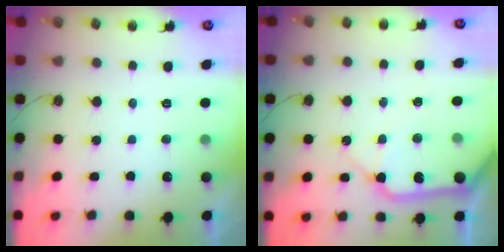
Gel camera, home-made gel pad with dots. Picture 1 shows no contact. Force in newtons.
{"total": 15.8, "press": 15.6, "slide": 2.3}